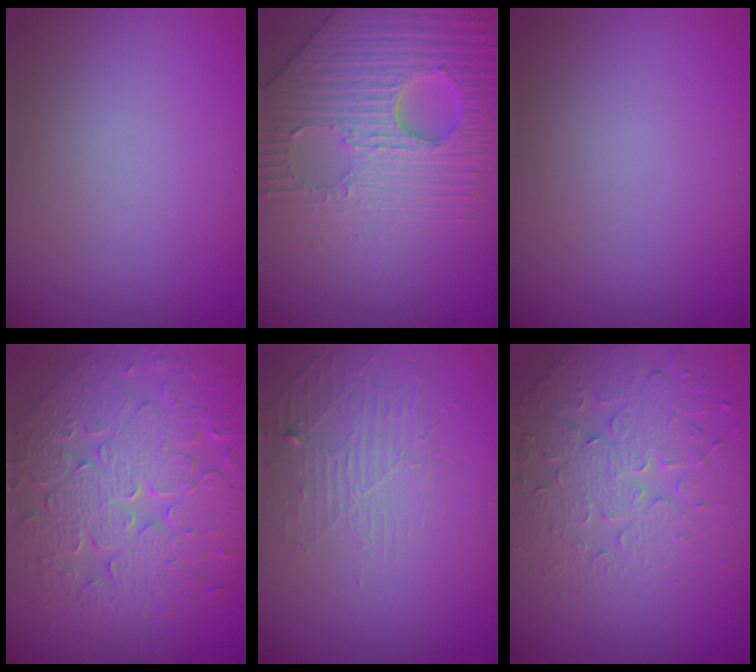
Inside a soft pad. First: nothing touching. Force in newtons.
{"total": 8.4, "press": 6.1, "slide": 5.8}
{"total": 0.0}
{"total": 9.3, "press": 6.7, "slide": 6.4}
{"total": 2.0, "press": 1.1, "slide": 1.7}
{"total": 4.2, "press": 4.0, "slide": 1.3}